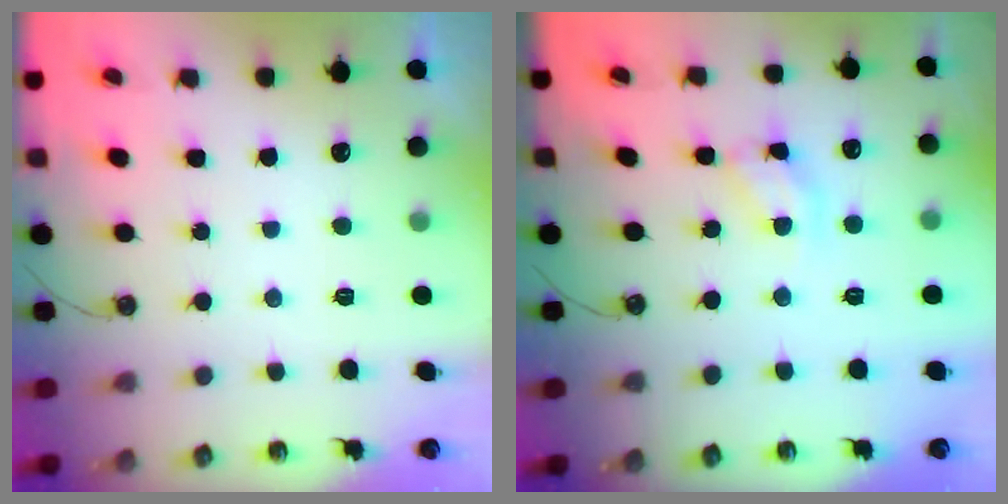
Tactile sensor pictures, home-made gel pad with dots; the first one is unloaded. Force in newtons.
{"total": 10.8, "press": 10.8, "slide": 0.7}